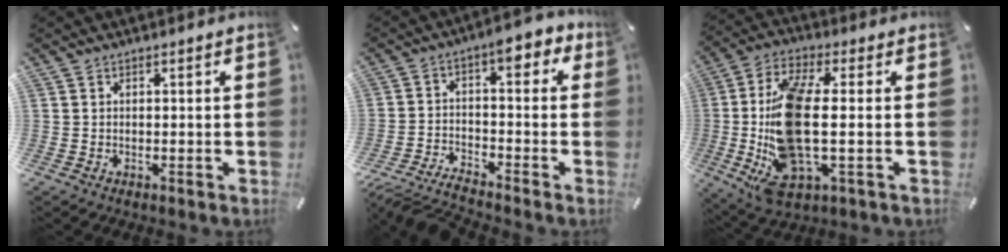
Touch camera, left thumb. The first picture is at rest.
{"total": 6.7, "force": [-3.8, 3.1, 4.5], "torque": [-0.087, 0.014, -0.078]}
{"total": 18.9, "force": [0.2, 7.0, 17.5], "torque": [-0.378, -0.018, 0.012]}